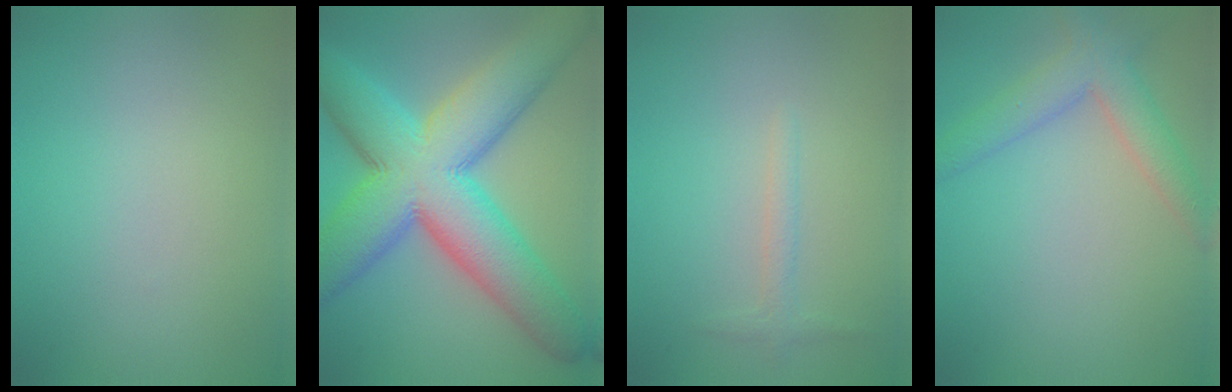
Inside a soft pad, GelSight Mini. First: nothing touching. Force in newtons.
{"total": 13.8, "press": 13.8, "slide": 0.2}
{"total": 1.1, "press": 1.1, "slide": 0.1}
{"total": 4.1, "press": 4.1, "slide": 0.3}